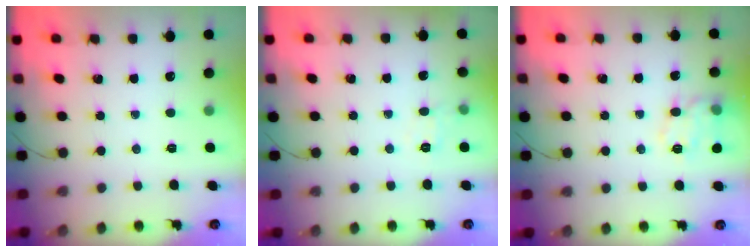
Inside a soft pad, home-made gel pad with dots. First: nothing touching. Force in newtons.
{"total": 6.1, "press": 5.9, "slide": 1.4}
{"total": 12.0, "press": 12.0, "slide": 0.3}